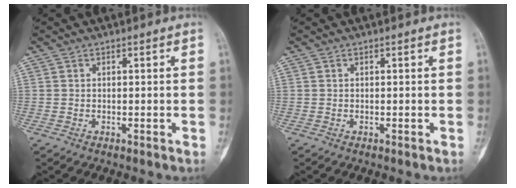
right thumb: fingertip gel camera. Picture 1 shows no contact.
{"total": 0.0}